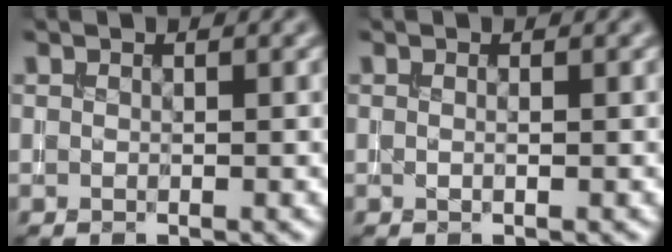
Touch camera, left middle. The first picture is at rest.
{"total": 0.5, "force": [0.0, 0.2, 0.5], "torque": [-0.005, 0.004, -0.003]}